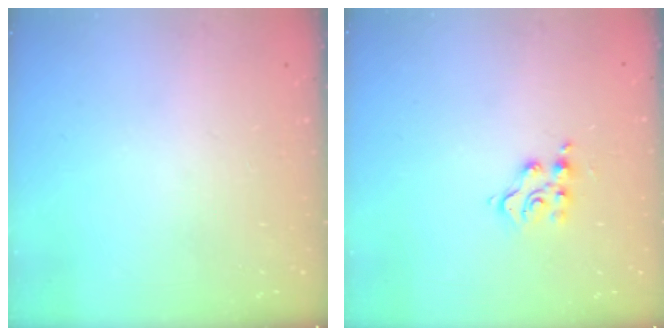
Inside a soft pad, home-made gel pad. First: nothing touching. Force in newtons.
{"total": 5.5, "press": 5.5, "slide": 0.1}